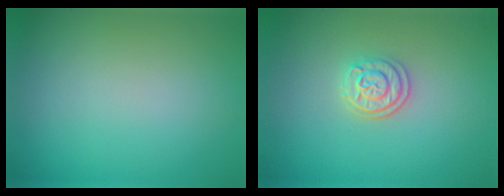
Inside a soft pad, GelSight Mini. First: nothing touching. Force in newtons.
{"total": 2.6, "press": 2.2, "slide": 1.3}